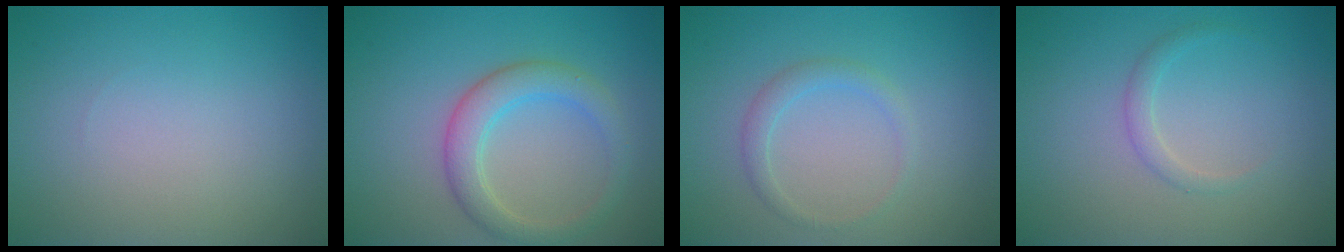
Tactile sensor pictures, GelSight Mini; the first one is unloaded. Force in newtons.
{"total": 3.6, "press": 3.6, "slide": 0.3}
{"total": 1.5, "press": 1.5, "slide": 0.1}
{"total": 1.2, "press": 1.2, "slide": 0.0}